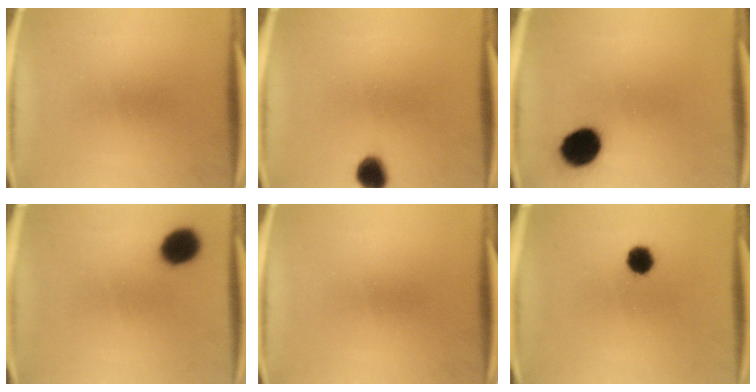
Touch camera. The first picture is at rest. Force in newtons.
{"total": 5.5}
{"total": 10.3}
{"total": 8.7}
{"total": 0.0}
{"total": 5.3}